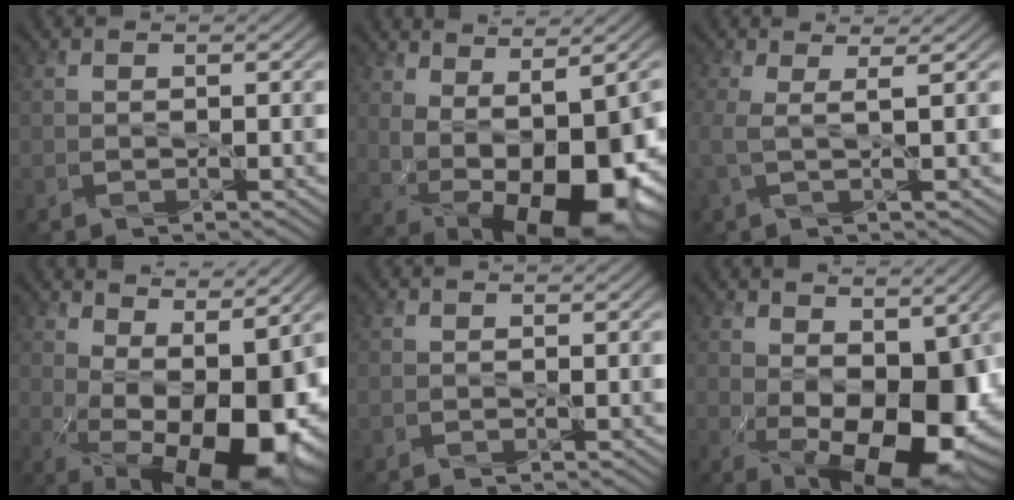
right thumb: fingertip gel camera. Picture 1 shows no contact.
{"total": 12.6, "force": [-0.4, 6.2, 11.0], "torque": [-0.181, -0.021, 0.016]}
{"total": 3.1, "force": [0.6, 0.8, 2.9], "torque": [-0.058, 0.009, 0.001]}
{"total": 14.9, "force": [-0.5, 6.8, 13.2], "torque": [-0.198, -0.015, 0.016]}
{"total": 0.0}
{"total": 14.0, "force": [-0.4, 7.9, 11.6], "torque": [-0.171, -0.021, 0.010]}